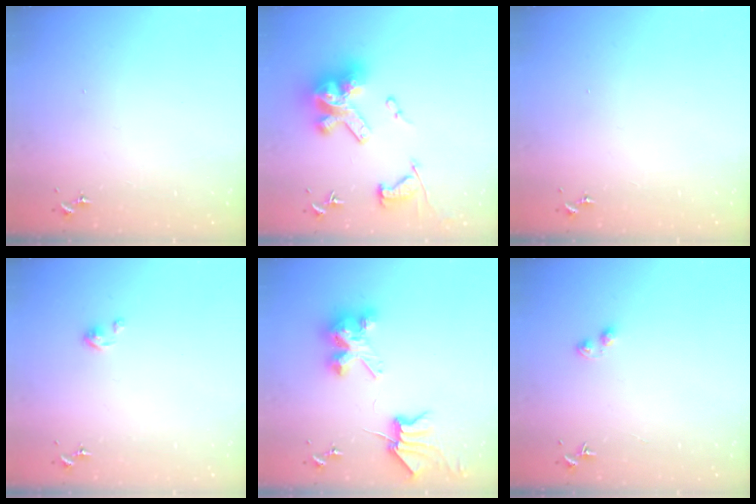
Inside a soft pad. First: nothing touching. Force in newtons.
{"total": 24.1, "press": 24.0, "slide": 2.3}
{"total": 0.0}
{"total": 4.1, "press": 4.1, "slide": 0.3}
{"total": 9.4, "press": 9.3, "slide": 1.2}
{"total": 3.2, "press": 3.1, "slide": 0.5}